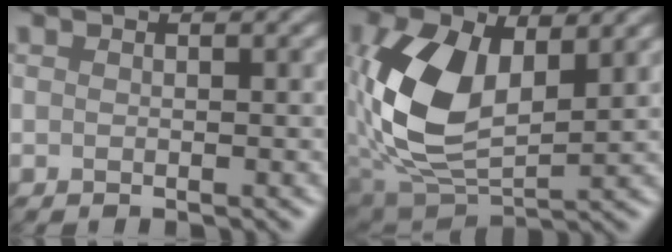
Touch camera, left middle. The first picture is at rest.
{"total": 9.0, "force": [1.1, 5.4, 7.1], "torque": [-0.181, -0.002, 0.021]}